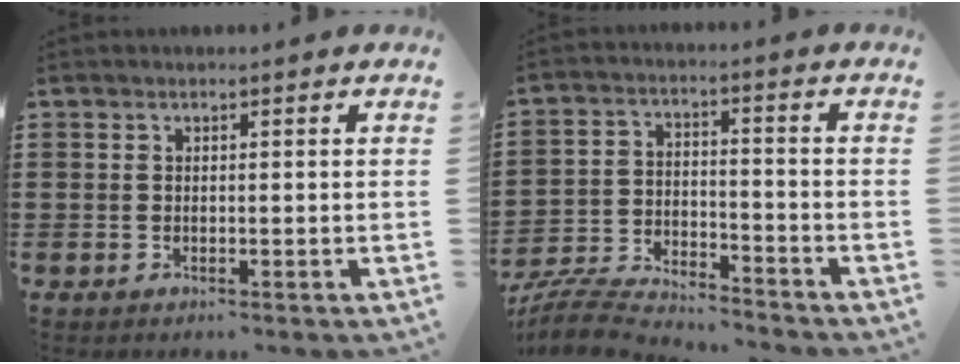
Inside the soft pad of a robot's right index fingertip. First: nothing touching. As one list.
[{"total": 6.6, "force": [-6.4, 0.7, 1.4], "torque": [-0.046, 0.002, -0.132]}]